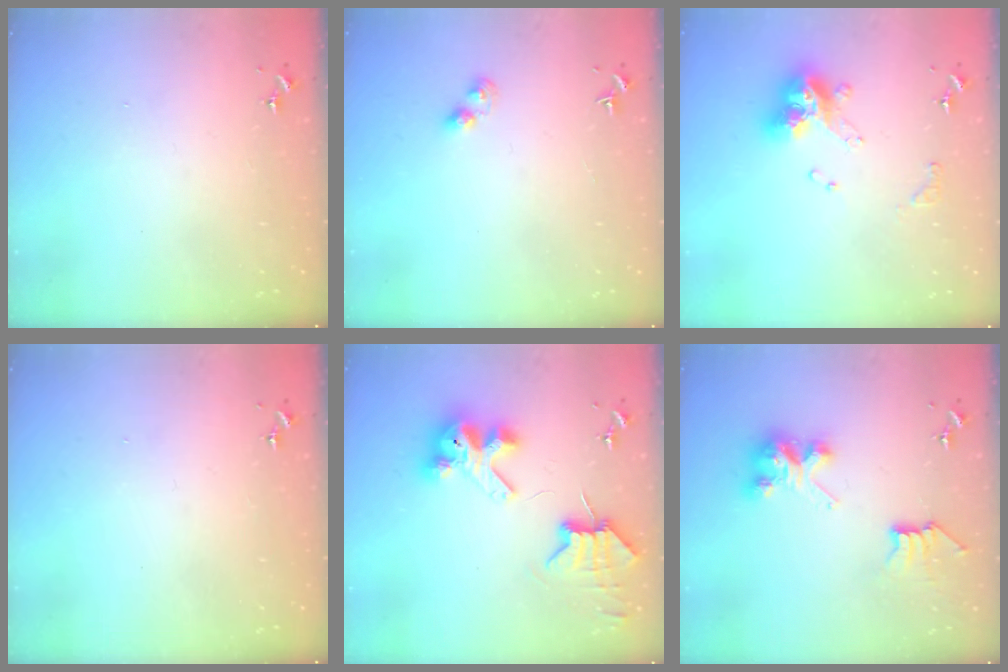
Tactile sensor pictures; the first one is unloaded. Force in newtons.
{"total": 3.7, "press": 3.7, "slide": 0.2}
{"total": 13.5, "press": 13.5, "slide": 1.3}
{"total": 0.0}
{"total": 9.0, "press": 9.0, "slide": 1.2}
{"total": 8.2, "press": 8.2, "slide": 0.1}